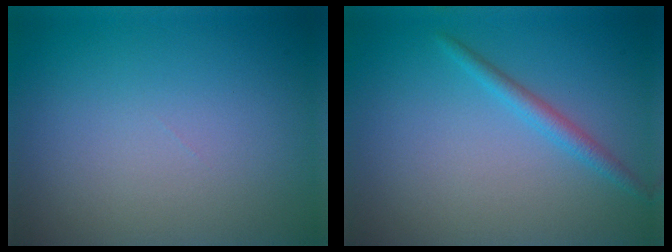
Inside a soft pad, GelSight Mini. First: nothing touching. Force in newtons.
{"total": 1.7, "press": 1.7, "slide": 0.1}